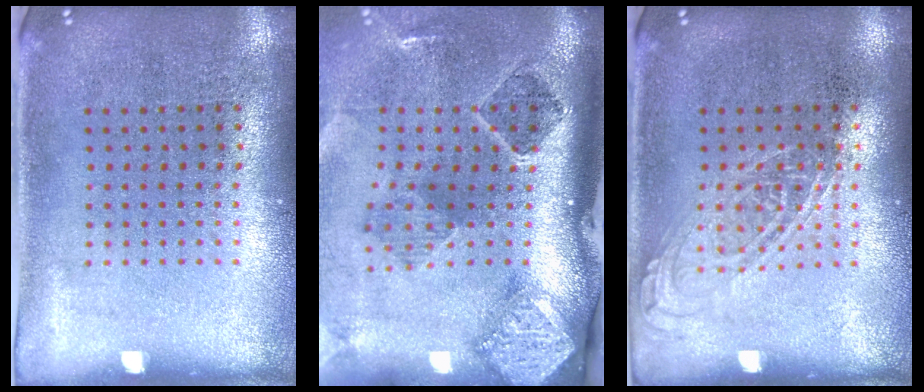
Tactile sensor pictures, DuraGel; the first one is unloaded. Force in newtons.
{"total": 3.0, "press": 1.9, "slide": 2.3}
{"total": 1.0, "press": 1.0, "slide": 0.2}